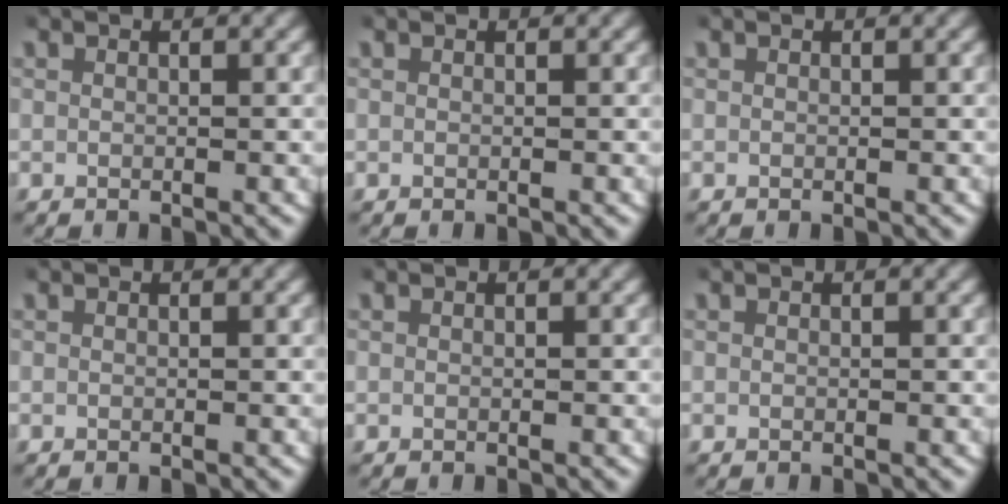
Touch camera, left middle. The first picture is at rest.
{"total": 0.0}
{"total": 0.0}
{"total": 0.0}
{"total": 0.0}
{"total": 0.0}